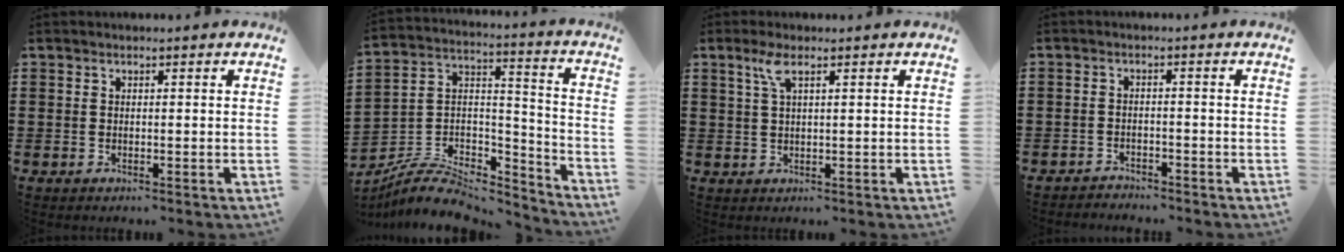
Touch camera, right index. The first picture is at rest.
{"total": 7.7, "force": [-6.3, 3.0, 3.3], "torque": [-0.075, 0.006, -0.126]}
{"total": 3.2, "force": [1.6, 0.7, 2.6], "torque": [-0.057, 0.006, 0.027]}
{"total": 1.9, "force": [-1.8, 0.4, -0.1], "torque": [-0.005, 0.002, -0.042]}